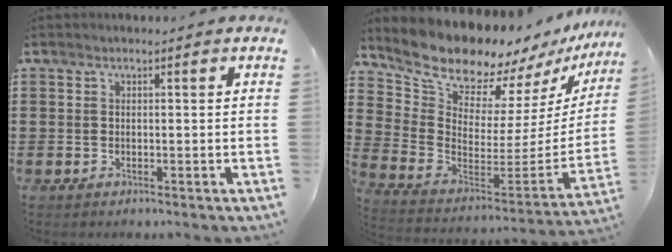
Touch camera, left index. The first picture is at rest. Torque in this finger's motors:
{"motor_torque": [2.14, 0.00, 1.05, 0.21]}